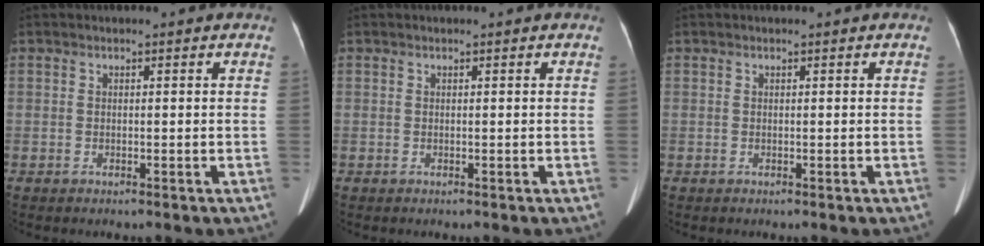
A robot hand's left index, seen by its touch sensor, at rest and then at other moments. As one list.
[{"total": 0.0}, {"total": 0.0}]